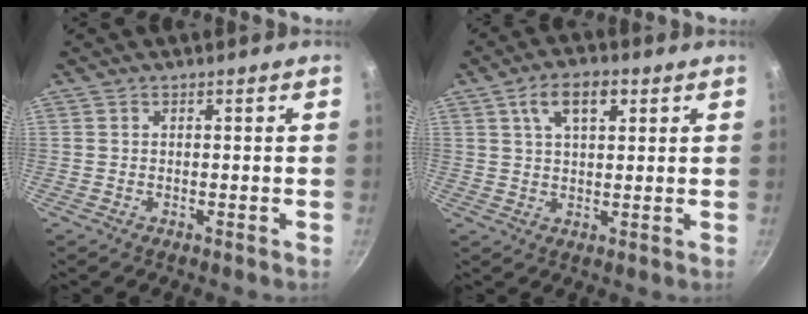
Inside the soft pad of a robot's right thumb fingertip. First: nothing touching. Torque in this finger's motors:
{"motor_torque": [0.14, 2.07, 0.49, -0.28, 0.15]}